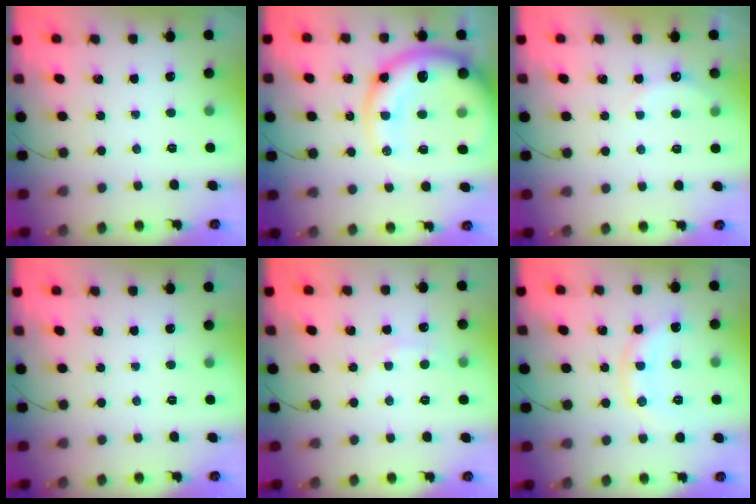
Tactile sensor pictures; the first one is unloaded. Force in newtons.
{"total": 19.5, "press": 18.9, "slide": 4.5}
{"total": 3.9, "press": 3.7, "slide": 1.2}
{"total": 0.0}
{"total": 3.6, "press": 3.4, "slide": 1.2}
{"total": 9.9, "press": 9.9, "slide": 0.4}